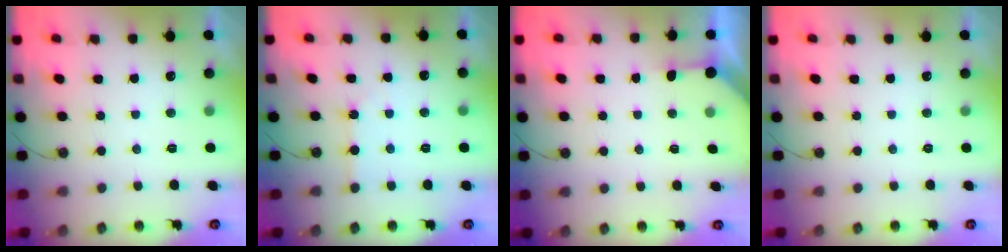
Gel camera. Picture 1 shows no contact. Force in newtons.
{"total": 2.9, "press": 2.8, "slide": 0.4}
{"total": 2.2, "press": 2.2, "slide": 0.3}
{"total": 0.0}